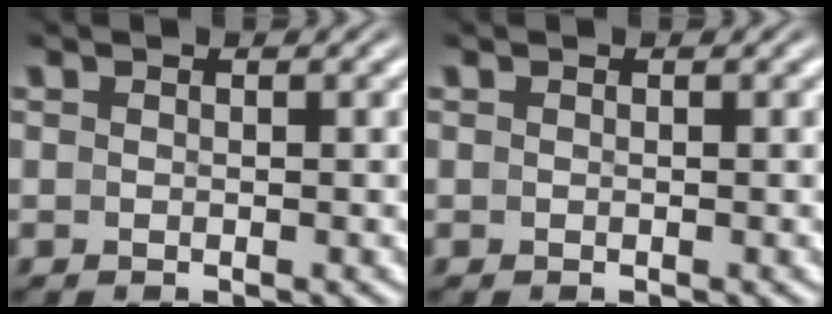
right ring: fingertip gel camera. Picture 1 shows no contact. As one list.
[{"total": 0.0}]